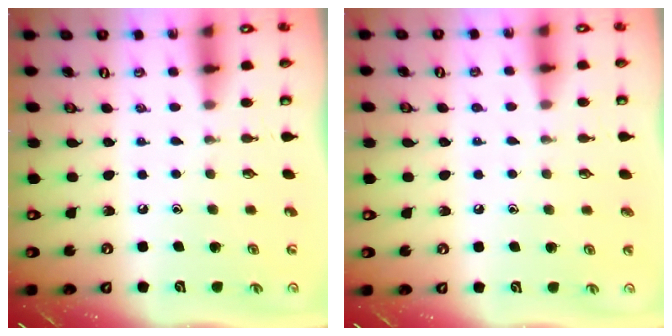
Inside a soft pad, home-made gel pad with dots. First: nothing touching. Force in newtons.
{"total": 2.1, "press": 2.1, "slide": 0.2}